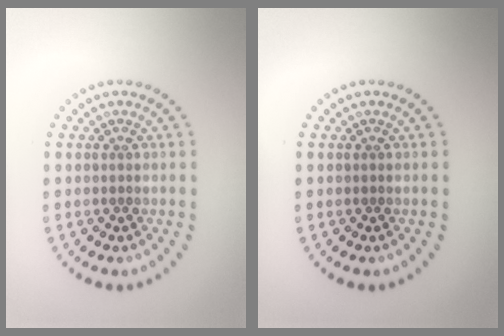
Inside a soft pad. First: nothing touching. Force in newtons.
{"total": 0.0}